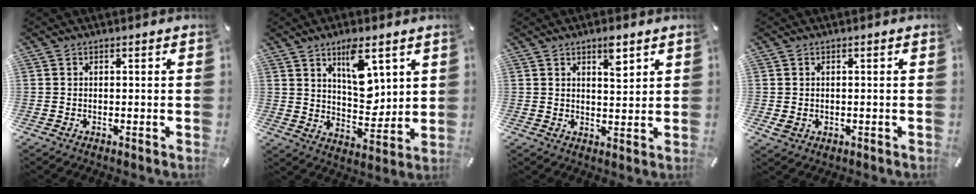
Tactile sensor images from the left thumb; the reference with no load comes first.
{"total": 11.3, "force": [5.7, 6.2, 7.6], "torque": [-0.105, -0.029, 0.098]}
{"total": 5.1, "force": [3.1, 1.9, 3.5], "torque": [-0.044, -0.017, 0.047]}
{"total": 1.6, "force": [-0.1, 1.4, 0.7], "torque": [-0.020, 0.001, -0.004]}